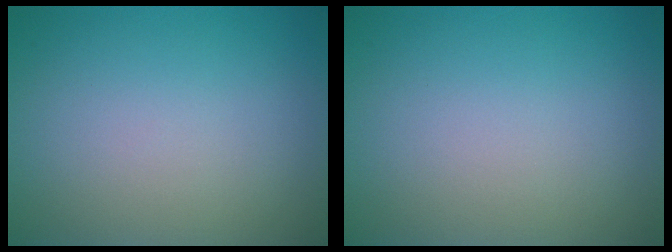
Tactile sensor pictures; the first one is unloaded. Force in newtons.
{"total": 0.0}